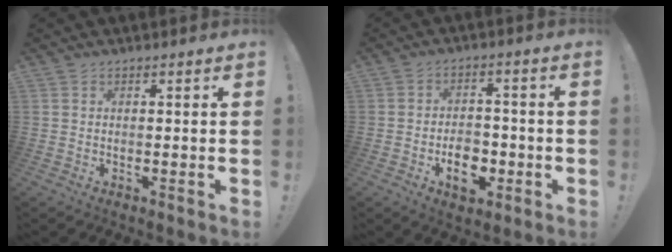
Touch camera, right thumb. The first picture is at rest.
{"total": 9.3, "force": [-3.6, 6.3, 5.9], "torque": [-0.076, 0.015, -0.060]}